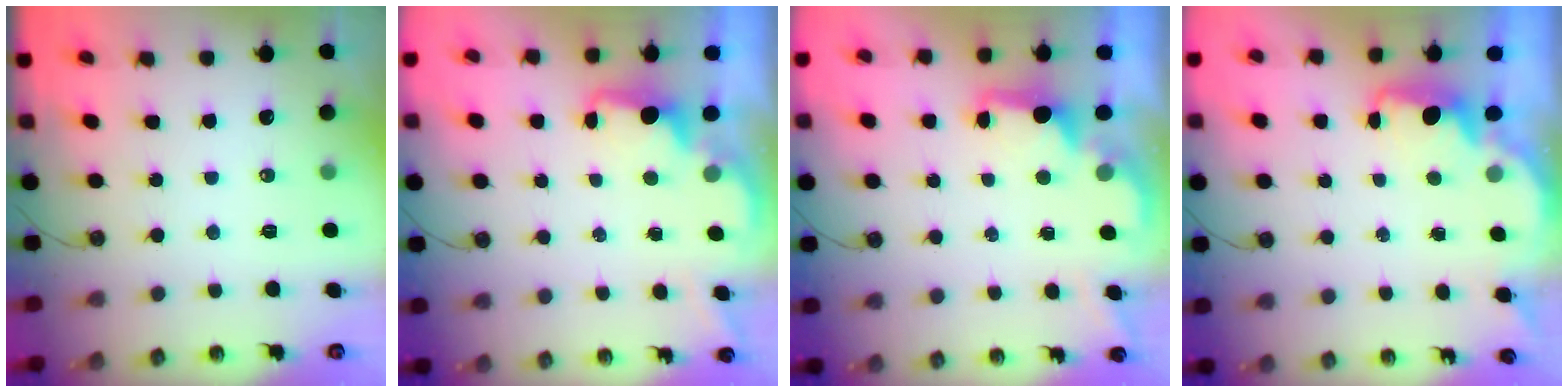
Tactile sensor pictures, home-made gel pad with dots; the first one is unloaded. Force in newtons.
{"total": 1.7, "press": 1.5, "slide": 0.7}
{"total": 2.1, "press": 1.9, "slide": 0.8}
{"total": 1.8, "press": 1.6, "slide": 0.7}